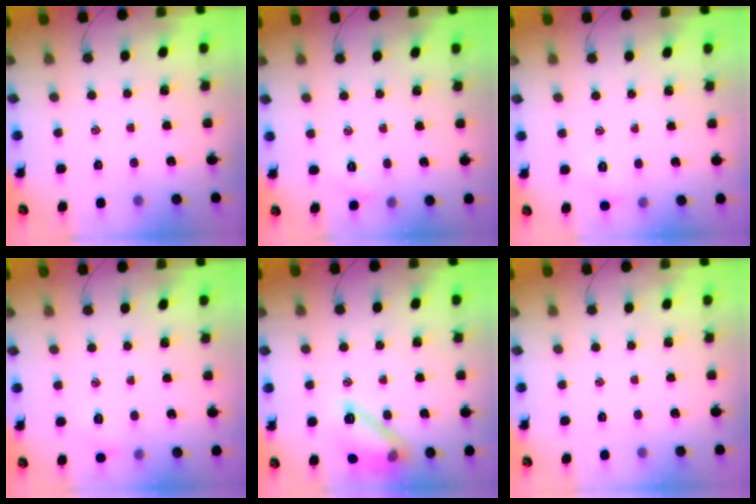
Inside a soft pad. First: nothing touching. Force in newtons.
{"total": 2.1, "press": 2.1, "slide": 0.6}
{"total": 5.1, "press": 4.9, "slide": 1.3}
{"total": 5.9, "press": 5.7, "slide": 1.7}
{"total": 13.3, "press": 13.3, "slide": 0.2}
{"total": 0.0}